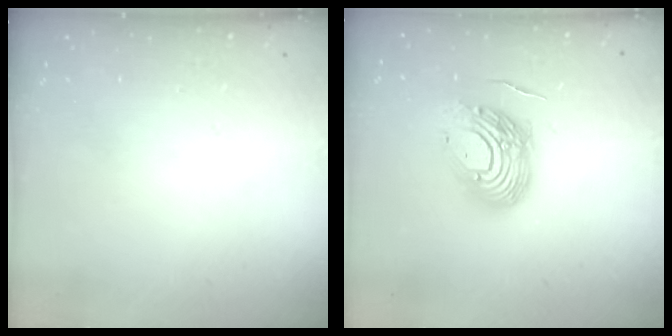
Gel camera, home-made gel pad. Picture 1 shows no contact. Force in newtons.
{"total": 14.4, "press": 14.2, "slide": 2.0}